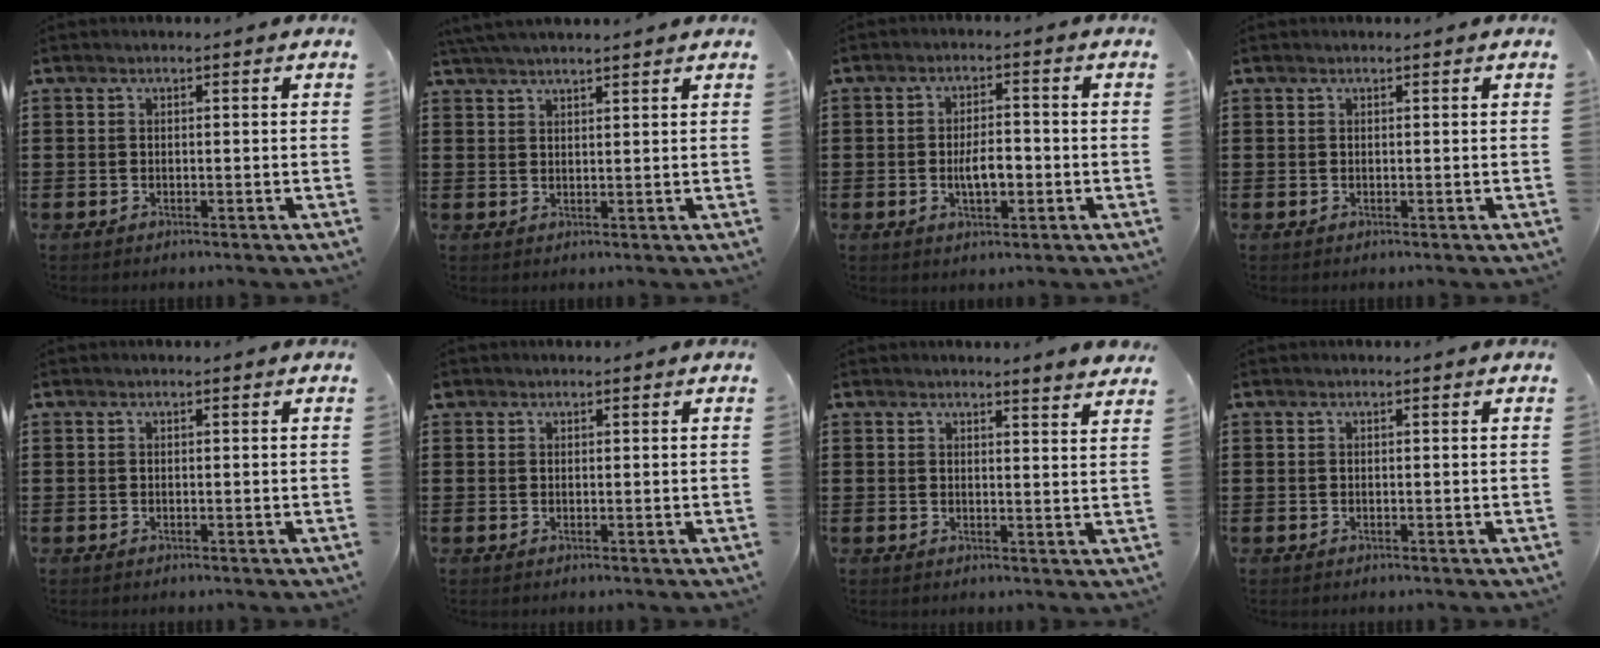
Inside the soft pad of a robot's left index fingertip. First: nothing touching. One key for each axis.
{"total": 3.0, "fx": 2.8, "fy": -0.1, "fz": 0.8, "tx": -0.023, "ty": -0.002, "tz": 0.055}
{"total": 4.6, "fx": -0.8, "fy": 1.9, "fz": 4.1, "tx": -0.065, "ty": 0.003, "tz": -0.018}
{"total": 0.0}
{"total": 0.0}
{"total": 0.6, "fx": 0.4, "fy": 0.4, "fz": 0.1, "tx": -0.004, "ty": 0.003, "tz": 0.009}
{"total": 2.5, "fx": 2.5, "fy": -0.4, "fz": 0.4, "tx": -0.007, "ty": -0.012, "tz": 0.045}
{"total": 0.0}